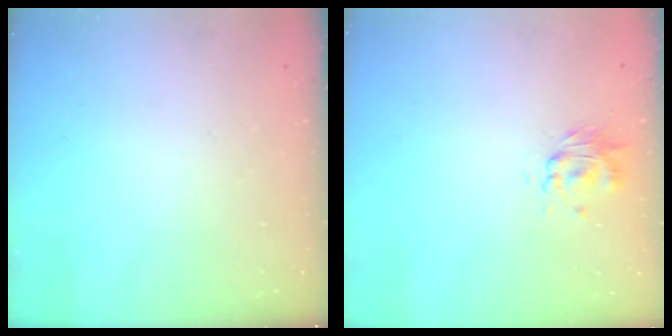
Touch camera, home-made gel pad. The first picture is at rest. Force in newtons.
{"total": 2.8, "press": 2.7, "slide": 0.7}